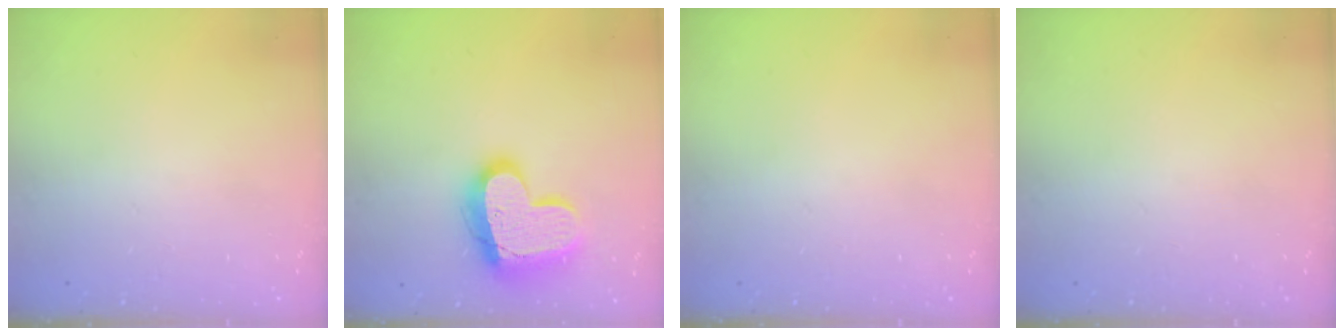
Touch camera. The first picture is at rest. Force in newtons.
{"total": 19.3, "press": 19.2, "slide": 2.0}
{"total": 0.0}
{"total": 0.0}